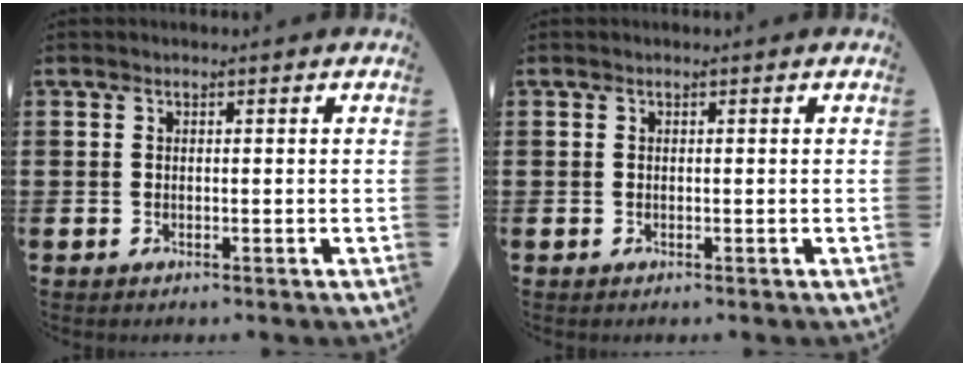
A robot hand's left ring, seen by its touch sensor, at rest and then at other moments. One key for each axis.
{"total": 0.0}